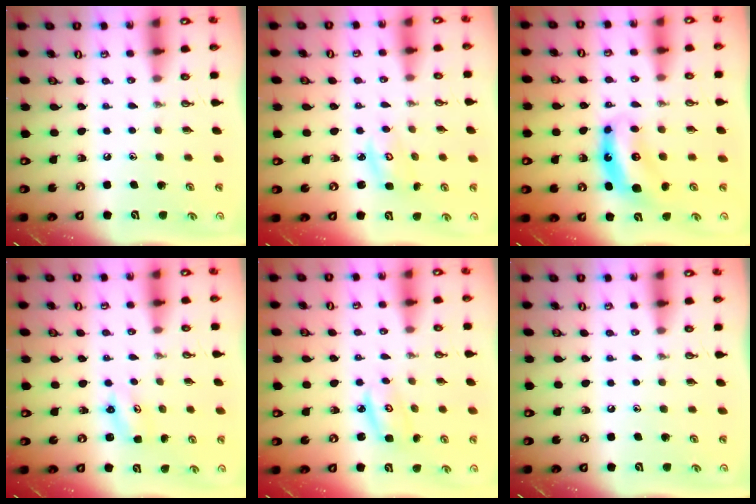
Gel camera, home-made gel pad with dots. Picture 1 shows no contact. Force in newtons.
{"total": 3.1, "press": 3.1, "slide": 0.3}
{"total": 6.8, "press": 6.8, "slide": 0.2}
{"total": 2.8, "press": 2.8, "slide": 0.3}
{"total": 3.8, "press": 3.8, "slide": 0.2}
{"total": 0.0}